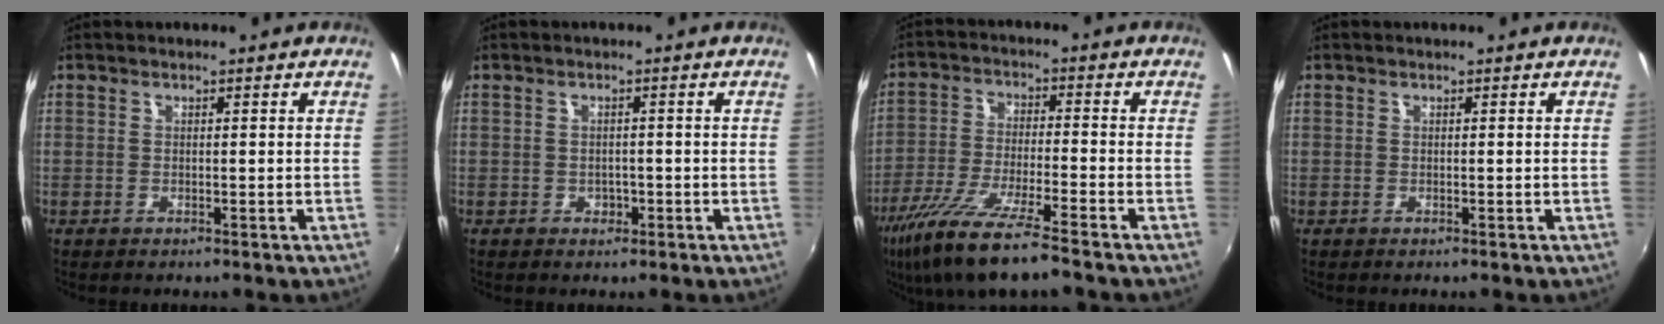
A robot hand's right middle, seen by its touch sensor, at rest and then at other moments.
{"total": 1.8, "force": [-0.6, 1.5, 0.5], "torque": [-0.007, 0.001, -0.005]}
{"total": 14.0, "force": [-10.4, 1.1, 9.3], "torque": [-0.197, -0.035, -0.189]}
{"total": 0.0}